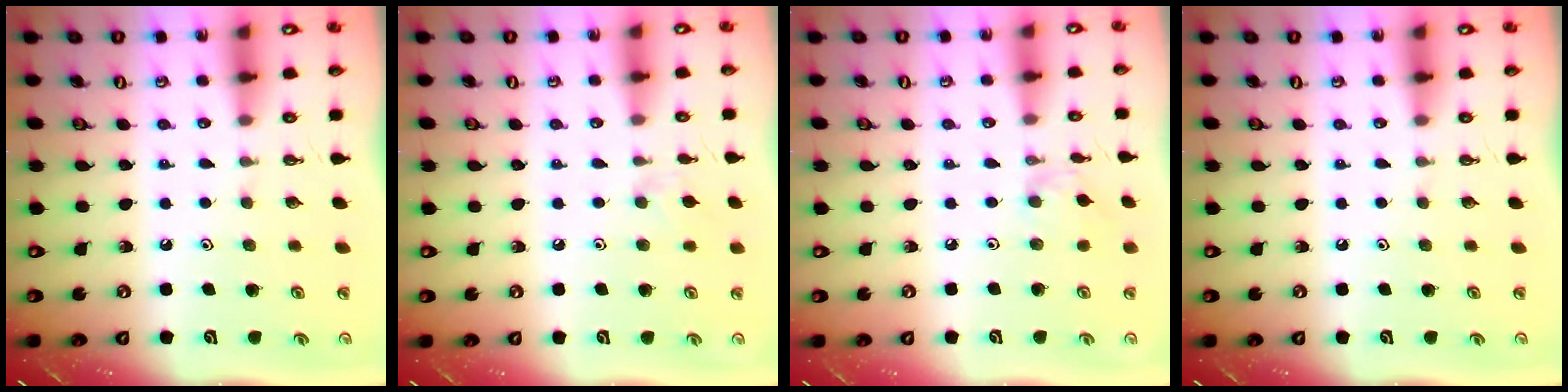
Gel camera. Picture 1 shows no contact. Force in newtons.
{"total": 3.9, "press": 3.9, "slide": 0.6}
{"total": 2.4, "press": 2.4, "slide": 0.5}
{"total": 0.0}